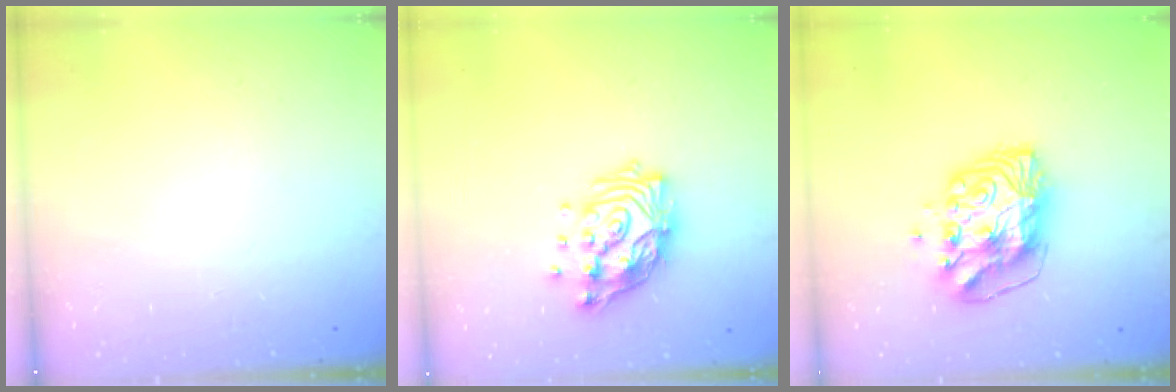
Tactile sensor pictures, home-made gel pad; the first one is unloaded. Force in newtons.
{"total": 13.6, "press": 13.5, "slide": 1.5}
{"total": 11.2, "press": 11.2, "slide": 1.1}